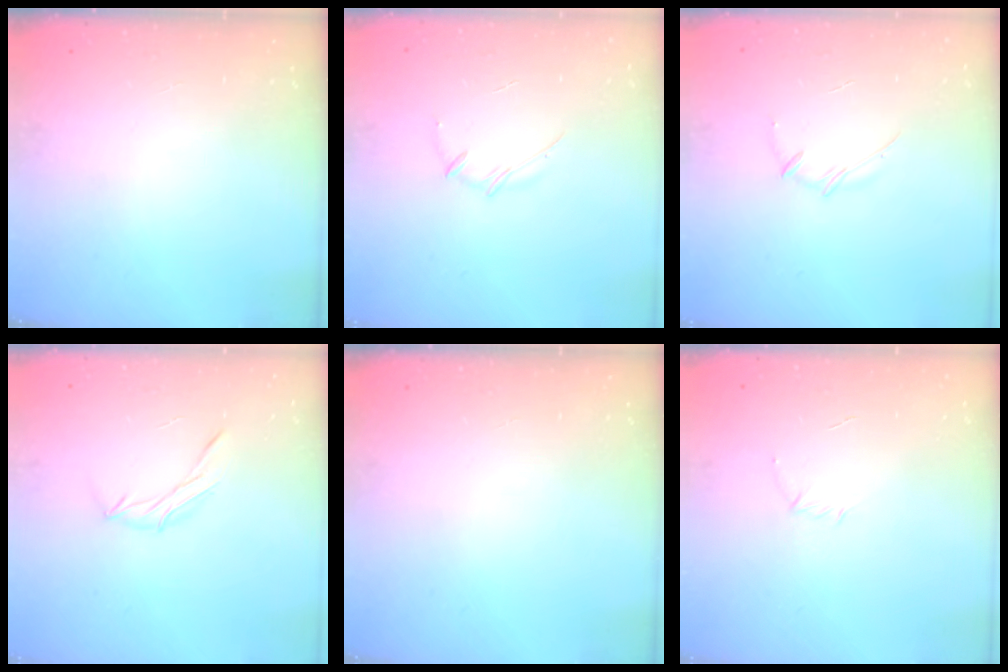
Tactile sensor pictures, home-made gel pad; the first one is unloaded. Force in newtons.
{"total": 4.6, "press": 4.5, "slide": 1.1}
{"total": 4.6, "press": 4.5, "slide": 1.1}
{"total": 6.6, "press": 6.5, "slide": 1.0}
{"total": 0.0}
{"total": 3.2, "press": 3.1, "slide": 0.7}